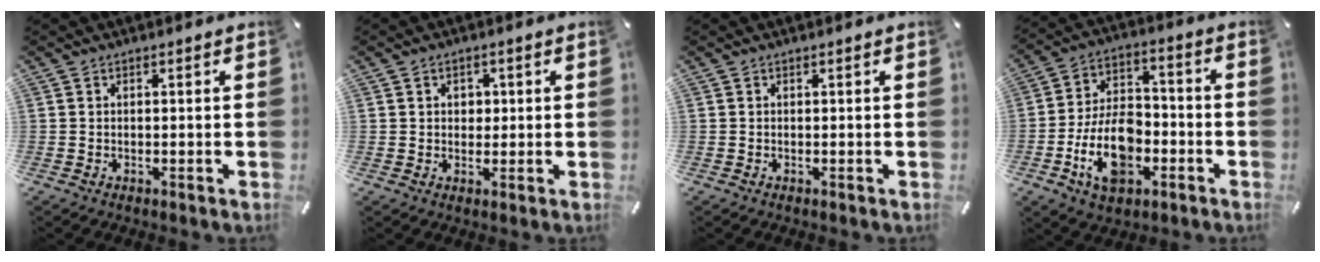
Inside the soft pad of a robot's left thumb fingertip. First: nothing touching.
{"total": 2.9, "force": [0.5, 2.4, 1.6], "torque": [-0.010, -0.002, 0.000]}
{"total": 0.0}
{"total": 15.7, "force": [-5.5, 9.9, 10.9], "torque": [-0.204, 0.022, -0.096]}